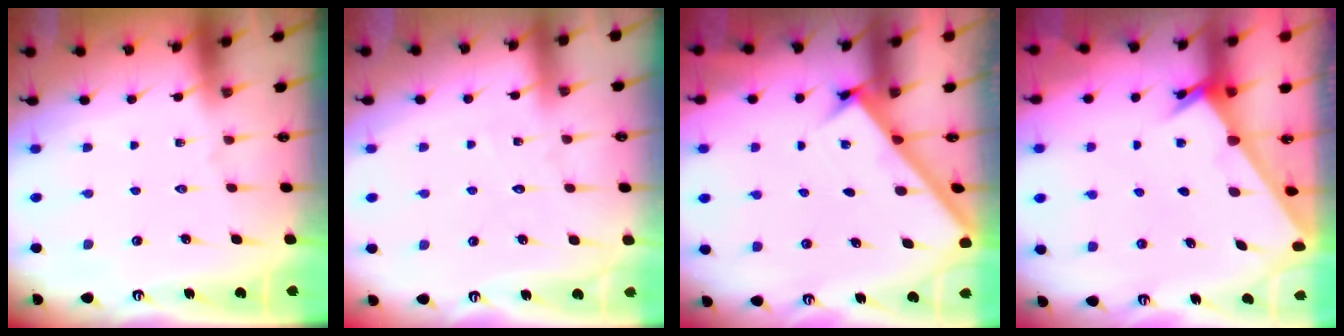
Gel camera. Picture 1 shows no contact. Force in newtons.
{"total": 3.4, "press": 3.4, "slide": 0.3}
{"total": 2.6, "press": 2.6, "slide": 0.3}
{"total": 2.2, "press": 2.2, "slide": 0.2}